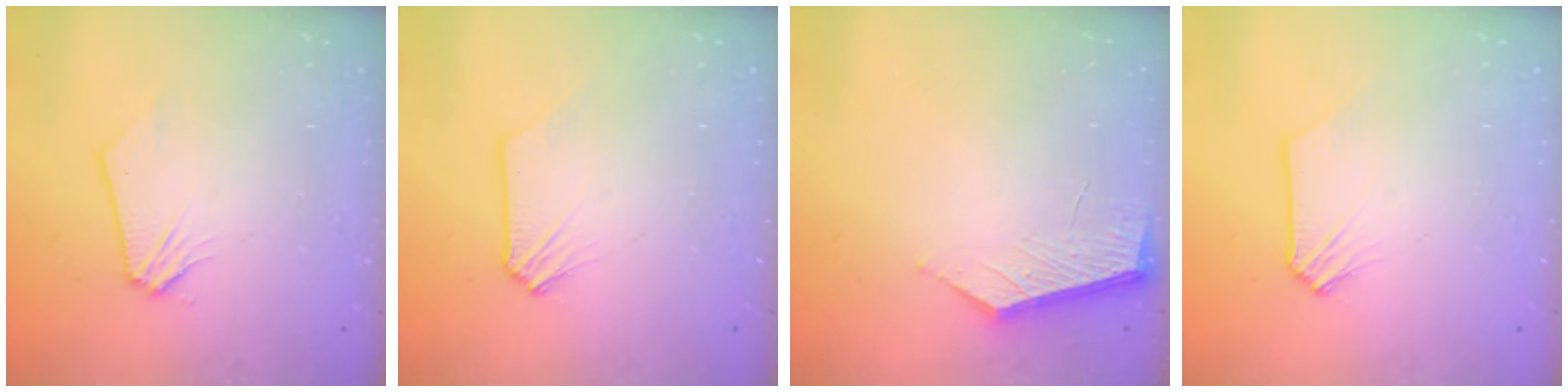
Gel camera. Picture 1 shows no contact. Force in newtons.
{"total": 0.0}
{"total": 4.4, "press": 4.4, "slide": 0.1}
{"total": 0.0}